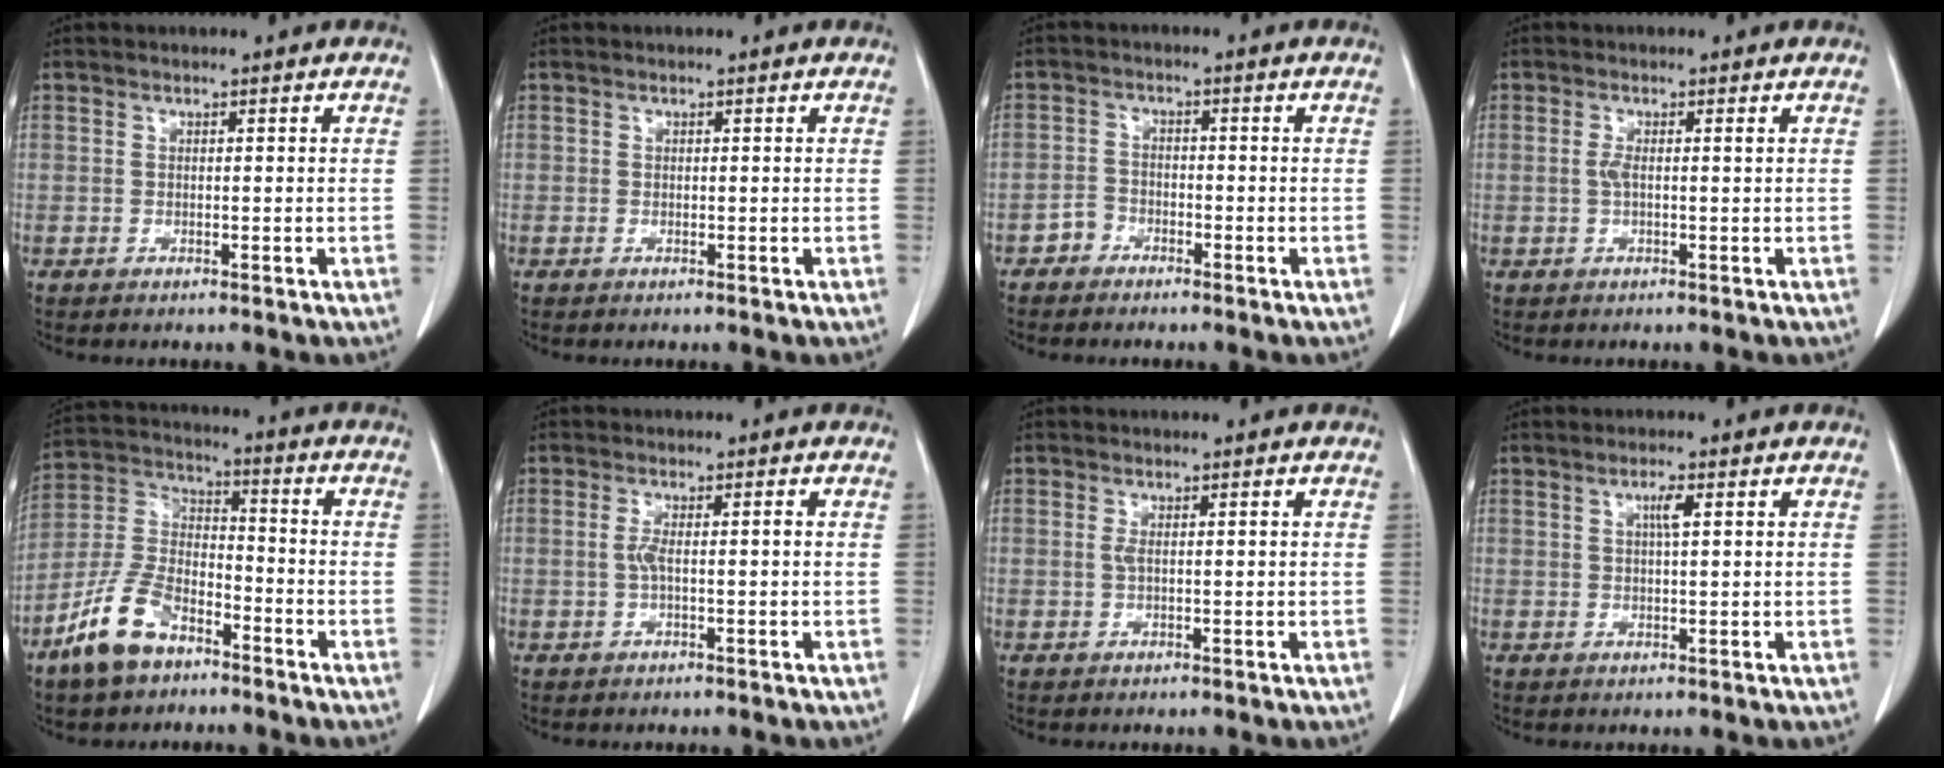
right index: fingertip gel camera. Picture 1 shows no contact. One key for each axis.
{"total": 0.0}
{"total": 2.3, "fx": -1.7, "fy": 1.5, "fz": 0.2, "tx": -0.010, "ty": 0.007, "tz": -0.037}
{"total": 1.6, "fx": 0.1, "fy": 0.2, "fz": 1.6, "tx": -0.037, "ty": 0.001, "tz": 0.001}
{"total": 11.5, "fx": -7.6, "fy": 5.3, "fz": 6.9, "tx": -0.162, "ty": 0.000, "tz": -0.153}
{"total": 2.1, "fx": -0.3, "fy": 0.1, "fz": 2.1, "tx": -0.042, "ty": 0.002, "tz": -0.007}
{"total": 1.0, "fx": 0.0, "fy": 0.1, "fz": 1.0, "tx": -0.023, "ty": -0.001, "tz": 0.001}
{"total": 2.0, "fx": 0.7, "fy": 0.1, "fz": 1.9, "tx": -0.036, "ty": 0.000, "tz": 0.011}